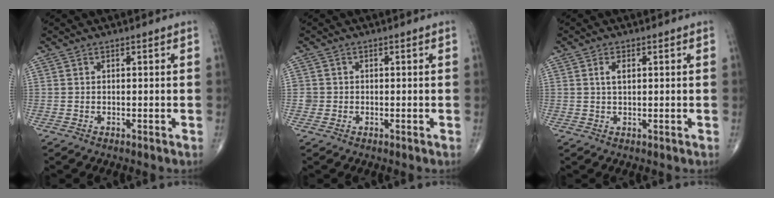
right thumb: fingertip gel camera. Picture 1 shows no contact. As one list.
[{"total": 1.4, "force": [-0.1, 1.4, 0.0], "torque": [0.008, 0.006, -0.004]}, {"total": 2.2, "force": [0.7, 1.1, 1.8], "torque": [-0.036, 0.002, 0.015]}]